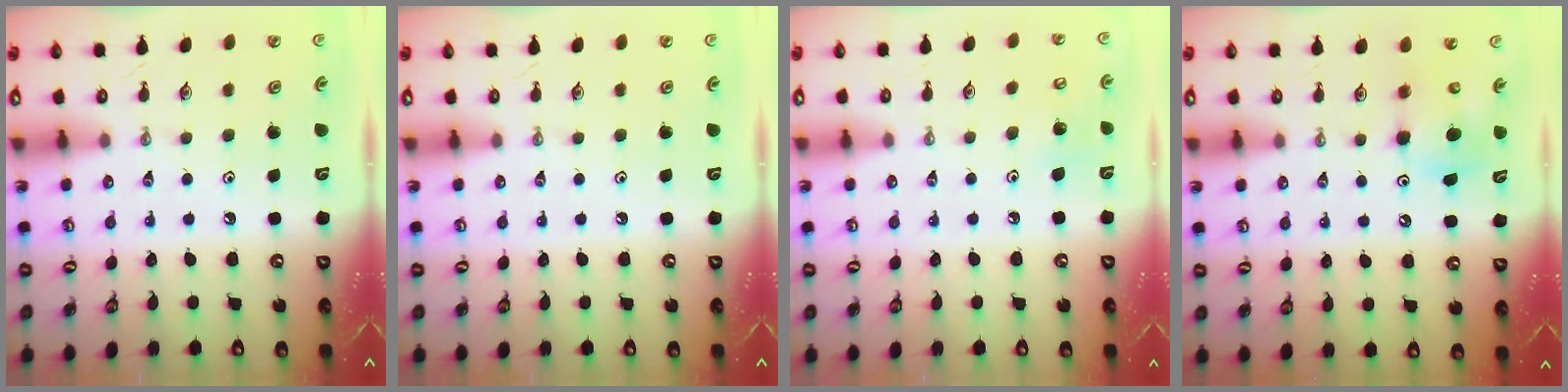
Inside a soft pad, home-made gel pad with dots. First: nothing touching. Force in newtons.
{"total": 0.0}
{"total": 7.0, "press": 6.9, "slide": 1.0}
{"total": 6.4, "press": 6.3, "slide": 1.3}